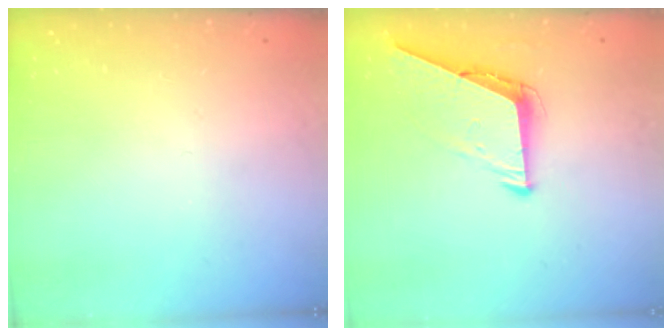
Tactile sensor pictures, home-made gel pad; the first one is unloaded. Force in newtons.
{"total": 7.1, "press": 7.1, "slide": 0.5}